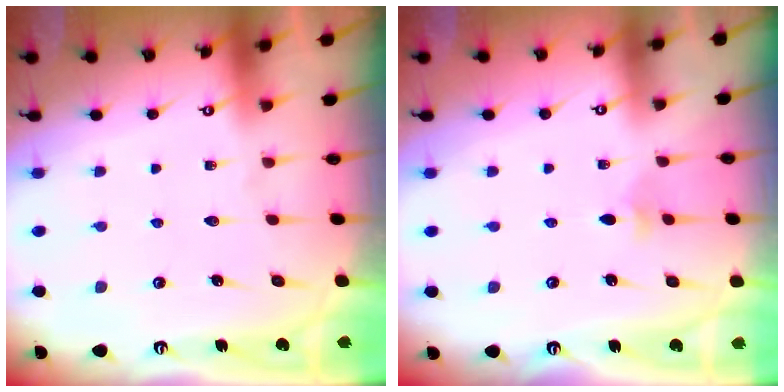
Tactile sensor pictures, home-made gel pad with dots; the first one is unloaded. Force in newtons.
{"total": 2.9, "press": 2.8, "slide": 0.8}